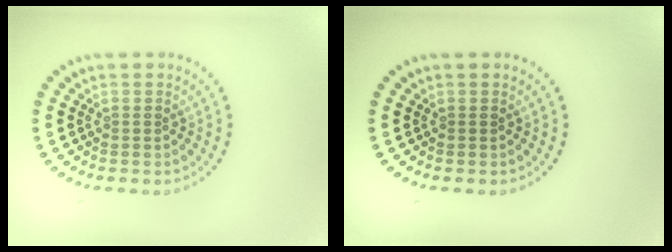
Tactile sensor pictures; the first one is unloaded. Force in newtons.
{"total": 0.0}